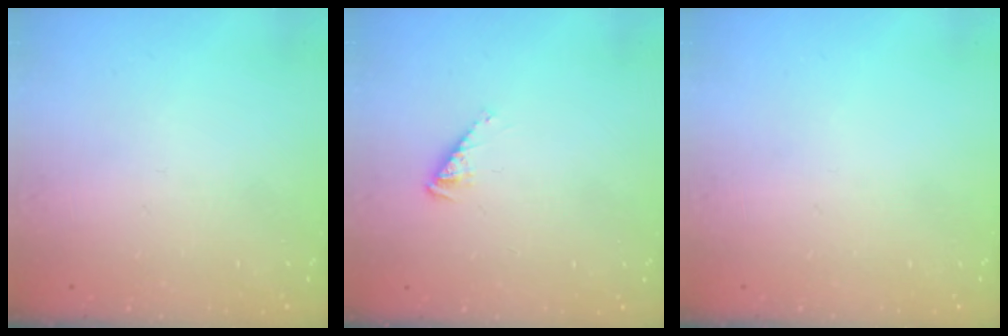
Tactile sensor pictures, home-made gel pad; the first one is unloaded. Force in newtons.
{"total": 1.4, "press": 1.3, "slide": 0.2}
{"total": 0.0}